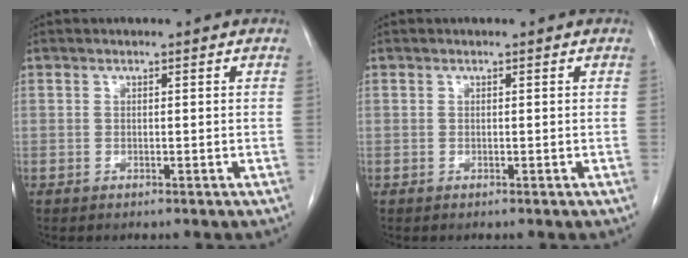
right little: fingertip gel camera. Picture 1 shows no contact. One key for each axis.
{"total": 0.0}